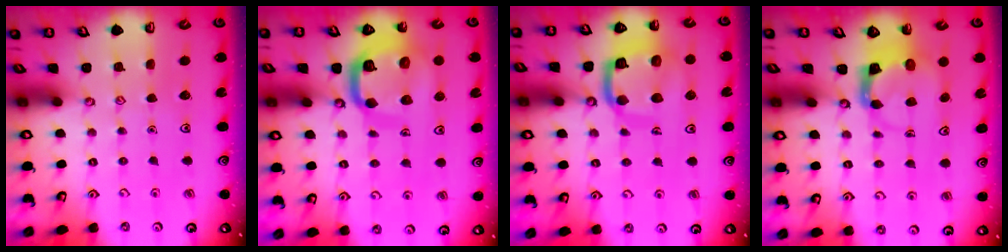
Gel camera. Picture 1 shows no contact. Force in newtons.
{"total": 13.3, "press": 13.2, "slide": 1.6}
{"total": 13.1, "press": 13.0, "slide": 1.7}
{"total": 3.7, "press": 3.7, "slide": 0.4}